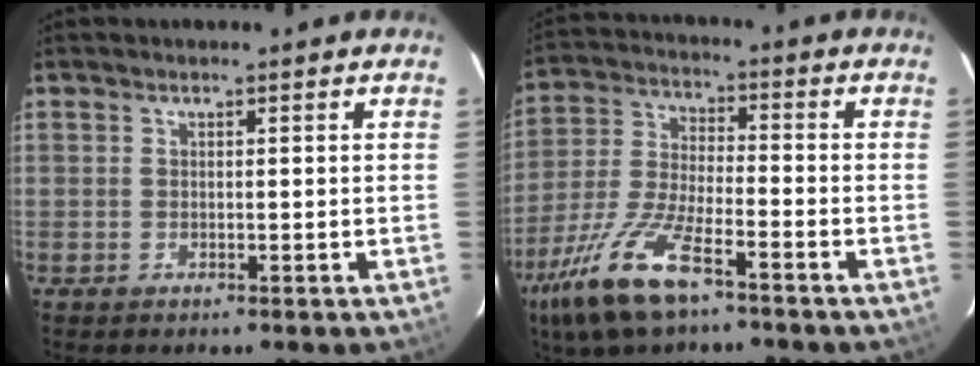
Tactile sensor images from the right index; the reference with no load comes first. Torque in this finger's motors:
{"motor_torque": [1.61, -0.54, 0.81, 0.20]}